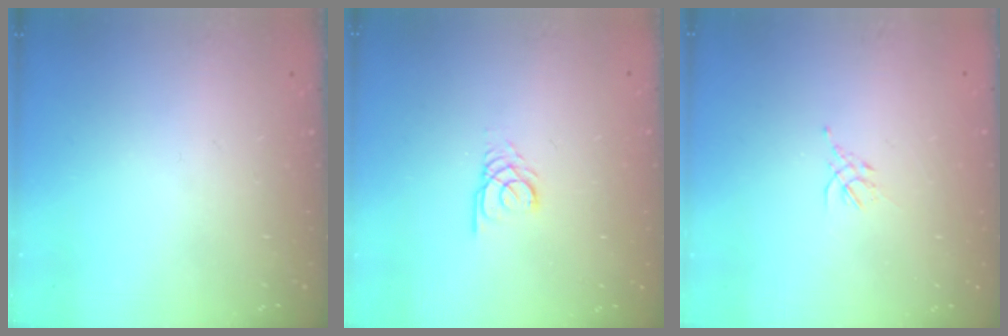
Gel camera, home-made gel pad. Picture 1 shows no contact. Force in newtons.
{"total": 2.7, "press": 2.7, "slide": 0.3}
{"total": 1.5, "press": 1.4, "slide": 0.6}